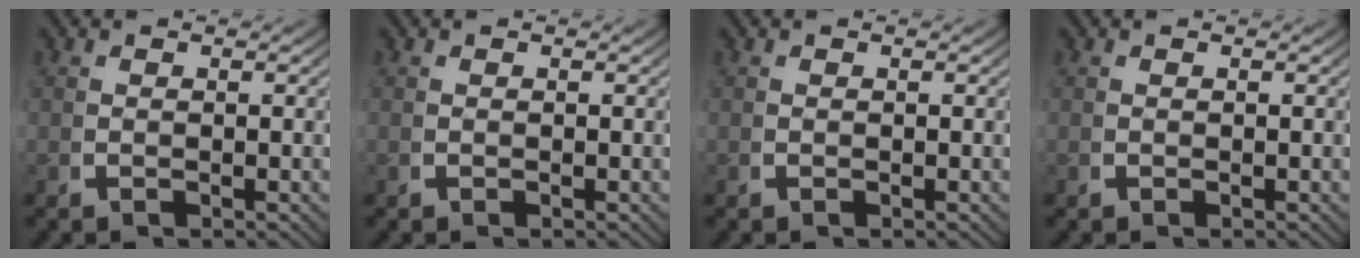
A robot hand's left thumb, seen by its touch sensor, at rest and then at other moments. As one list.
[{"total": 0.0}, {"total": 0.0}, {"total": 0.0}]